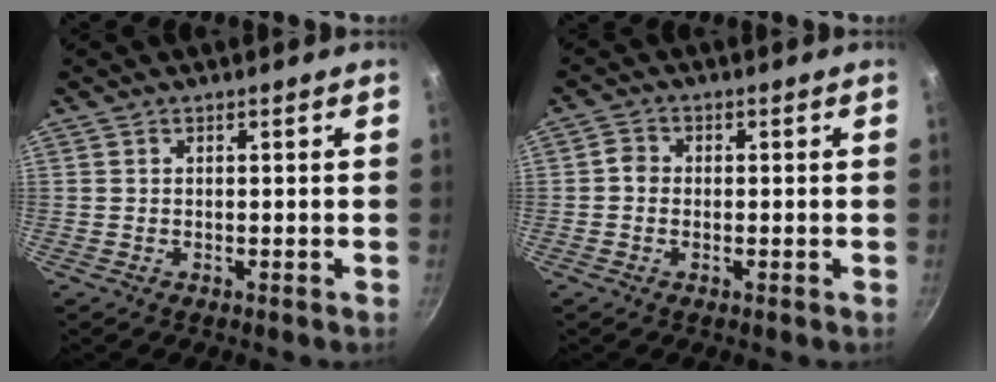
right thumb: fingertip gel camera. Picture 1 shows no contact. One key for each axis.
{"total": 2.3, "fx": -0.2, "fy": 2.0, "fz": 1.1, "tx": -0.010, "ty": 0.006, "tz": -0.011}